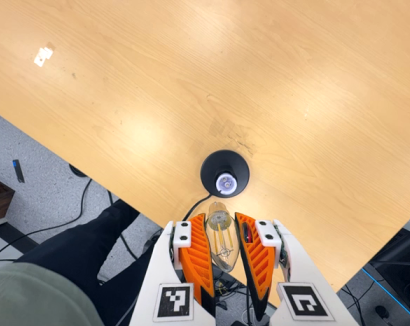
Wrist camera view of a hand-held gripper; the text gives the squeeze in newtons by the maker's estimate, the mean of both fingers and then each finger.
{"total": 20.2, "left": 22.2, "right": 18.3}